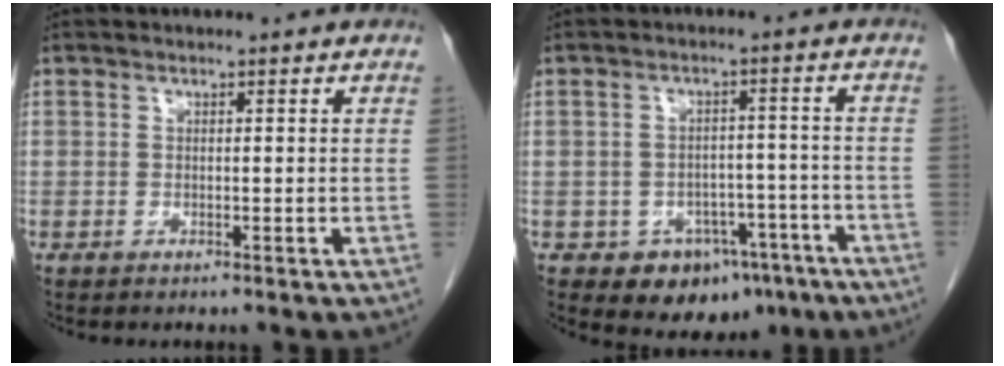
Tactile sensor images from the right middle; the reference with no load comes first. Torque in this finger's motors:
{"motor_torque": [0.12, -0.68, 0.09, 0.01]}